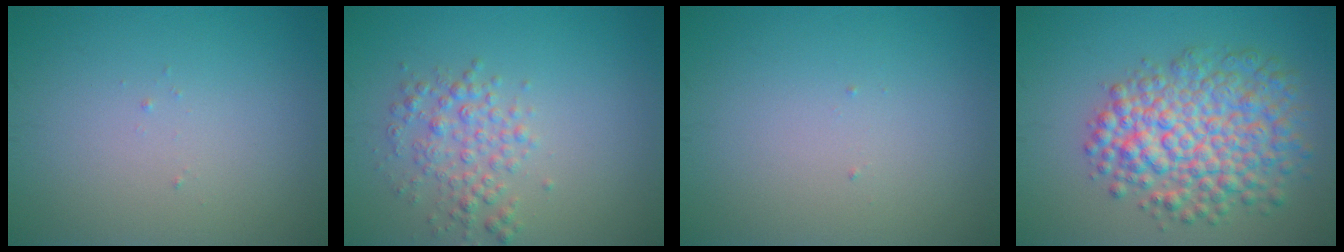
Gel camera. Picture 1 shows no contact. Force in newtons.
{"total": 2.8, "press": 2.8, "slide": 0.0}
{"total": 0.0}
{"total": 7.8, "press": 7.8, "slide": 0.2}